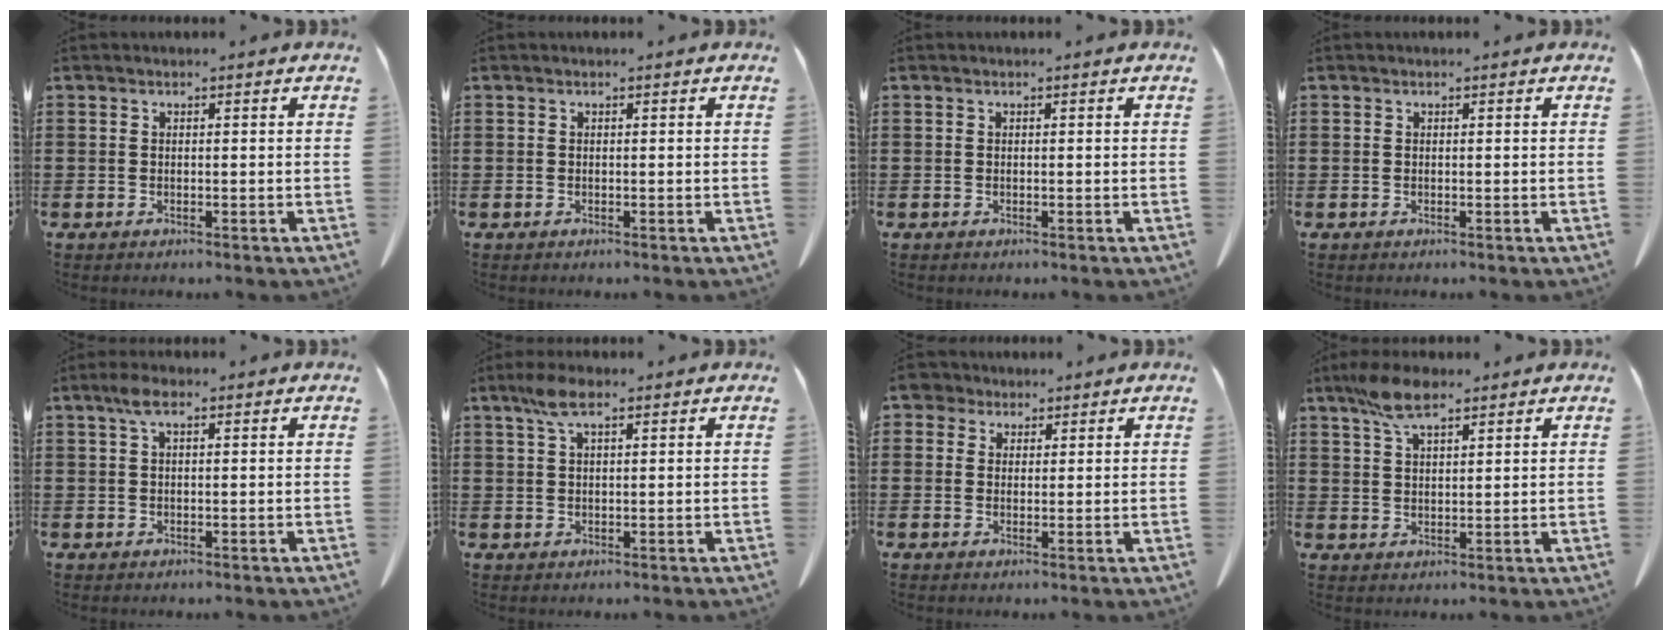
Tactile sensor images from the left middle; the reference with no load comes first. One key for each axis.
{"total": 0.0}
{"total": 0.0}
{"total": 0.0}
{"total": 2.6, "fx": 0.9, "fy": 0.9, "fz": 2.3, "tx": -0.049, "ty": 0.008, "tz": 0.015}
{"total": 4.3, "fx": 2.2, "fy": 1.4, "fz": 3.5, "tx": -0.075, "ty": 0.006, "tz": 0.038}
{"total": 3.3, "fx": 2.4, "fy": 2.1, "fz": 1.0, "tx": -0.033, "ty": 0.011, "tz": 0.046}
{"total": 6.7, "fx": 4.5, "fy": 2.1, "fz": 4.6, "tx": -0.100, "ty": 0.002, "tz": 0.083}